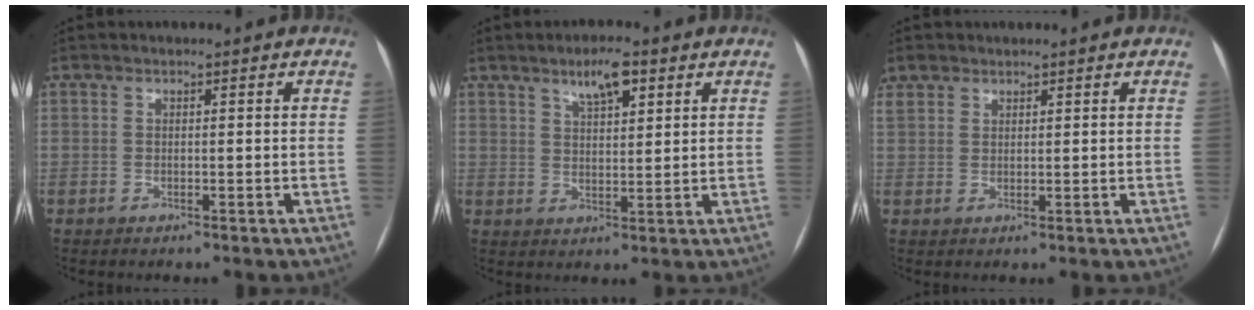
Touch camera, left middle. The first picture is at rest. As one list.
[{"total": 5.4, "force": [3.2, 1.4, 4.1], "torque": [-0.073, 0.006, 0.054]}, {"total": 3.1, "force": [2.2, 2.1, 0.7], "torque": [-0.020, 0.016, 0.047]}]